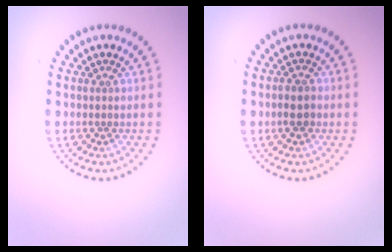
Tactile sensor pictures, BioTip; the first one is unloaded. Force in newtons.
{"total": 1.8, "press": 1.7, "slide": 0.4}